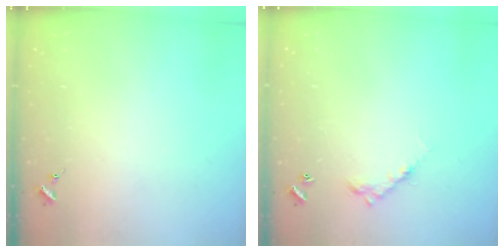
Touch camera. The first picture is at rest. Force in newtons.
{"total": 7.7, "press": 7.7, "slide": 0.6}